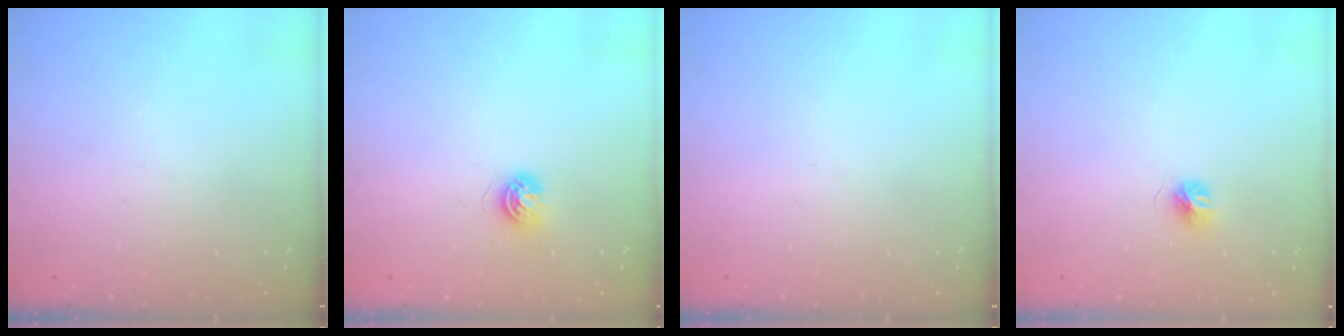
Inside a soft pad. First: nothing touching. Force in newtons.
{"total": 5.4, "press": 5.4, "slide": 0.5}
{"total": 0.0}
{"total": 4.5, "press": 4.5, "slide": 0.4}